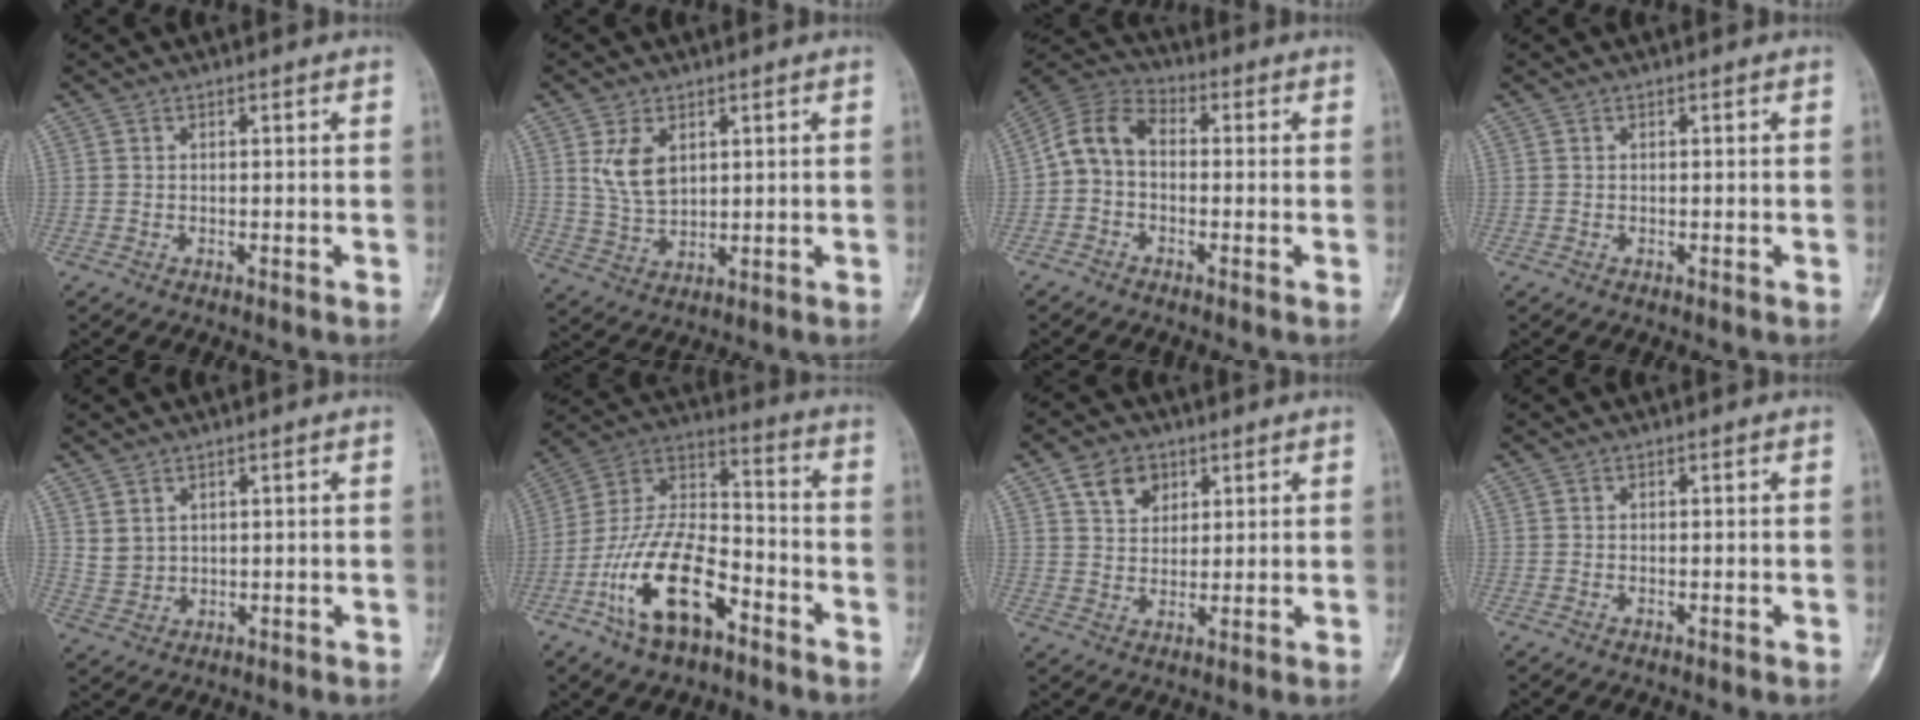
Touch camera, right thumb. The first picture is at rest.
{"total": 6.9, "force": [2.5, 4.2, 4.8], "torque": [-0.077, -0.012, 0.057]}
{"total": 8.3, "force": [-0.7, 5.9, 5.8], "torque": [-0.098, 0.030, -0.032]}
{"total": 0.0}
{"total": 3.5, "force": [1.8, 2.6, 1.5], "torque": [-0.021, -0.015, 0.047]}
{"total": 18.5, "force": [-9.0, 8.8, 13.6], "torque": [-0.245, 0.067, -0.169]}
{"total": 6.6, "force": [3.3, 4.8, 3.1], "torque": [-0.029, -0.014, 0.059]}
{"total": 0.0}